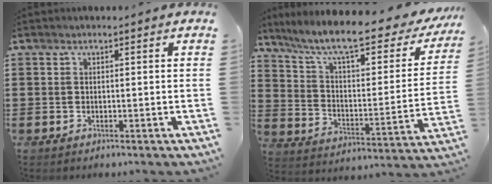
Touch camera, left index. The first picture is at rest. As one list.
[{"total": 10.5, "force": [8.3, 1.1, 6.4], "torque": [-0.152, -0.050, 0.138]}]